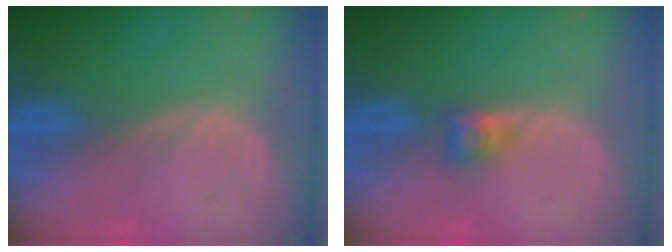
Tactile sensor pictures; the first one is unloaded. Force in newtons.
{"total": 2.7, "press": 2.5, "slide": 1.1}